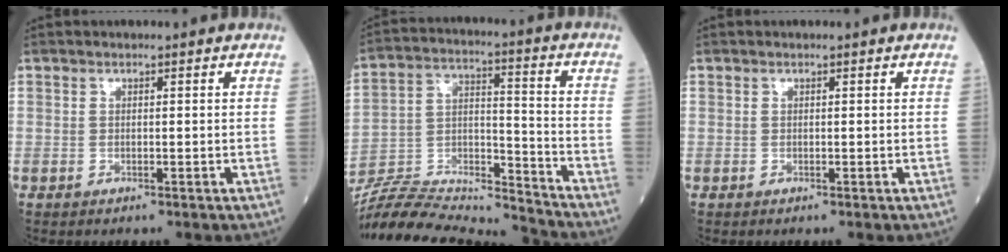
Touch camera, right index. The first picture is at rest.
{"total": 20.0, "force": [-19.3, 0.7, 5.0], "torque": [-0.104, 0.019, -0.326]}
{"total": 0.0}